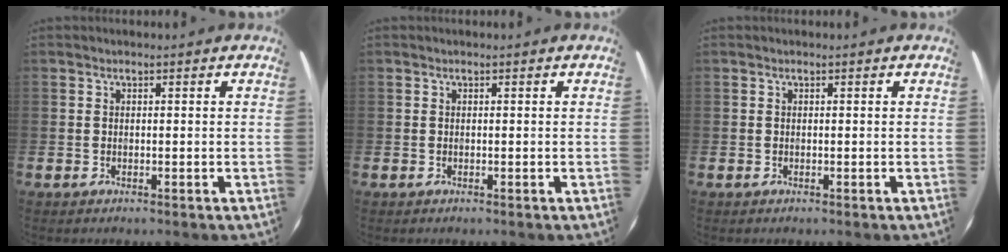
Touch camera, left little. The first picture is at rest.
{"total": 0.0}
{"total": 0.0}